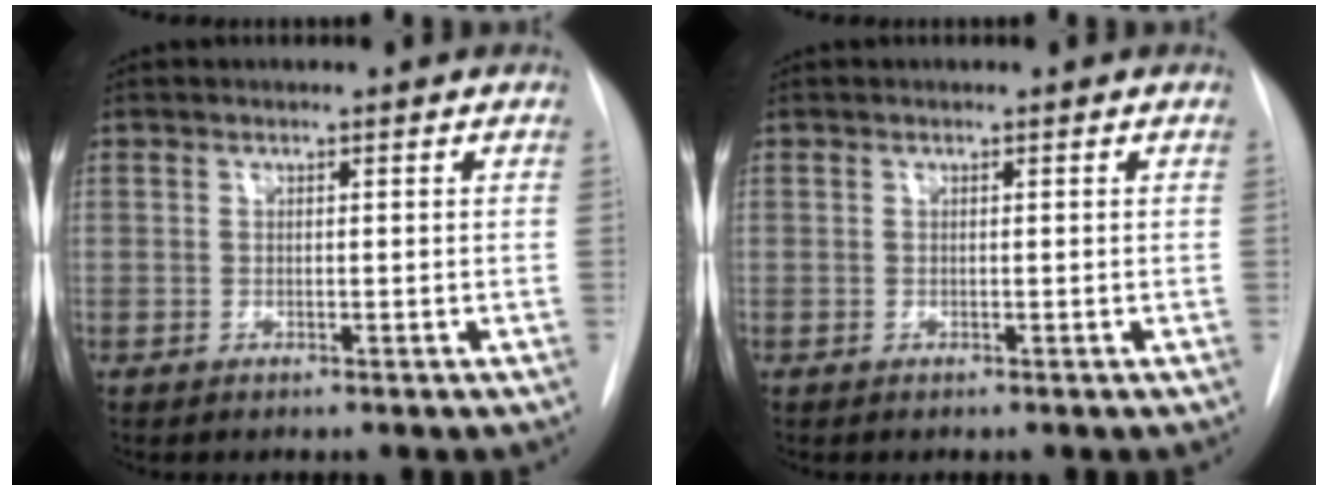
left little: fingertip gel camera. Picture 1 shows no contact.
{"total": 0.0}